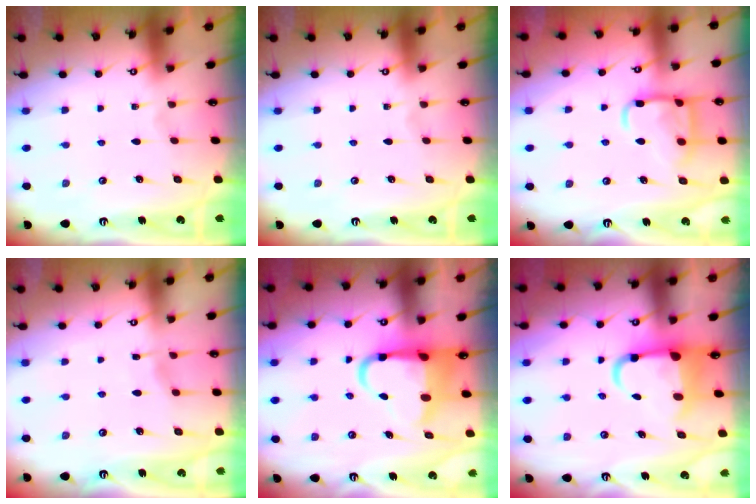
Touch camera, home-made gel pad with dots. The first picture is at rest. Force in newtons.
{"total": 0.0}
{"total": 13.8, "press": 13.8, "slide": 1.3}
{"total": 2.6, "press": 2.5, "slide": 0.4}
{"total": 9.3, "press": 9.2, "slide": 1.5}
{"total": 6.2, "press": 5.9, "slide": 1.7}